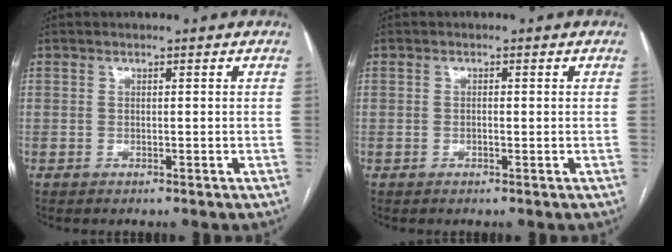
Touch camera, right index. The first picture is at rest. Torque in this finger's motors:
{"motor_torque": [0.18, 0.35, -0.05, 0.00]}